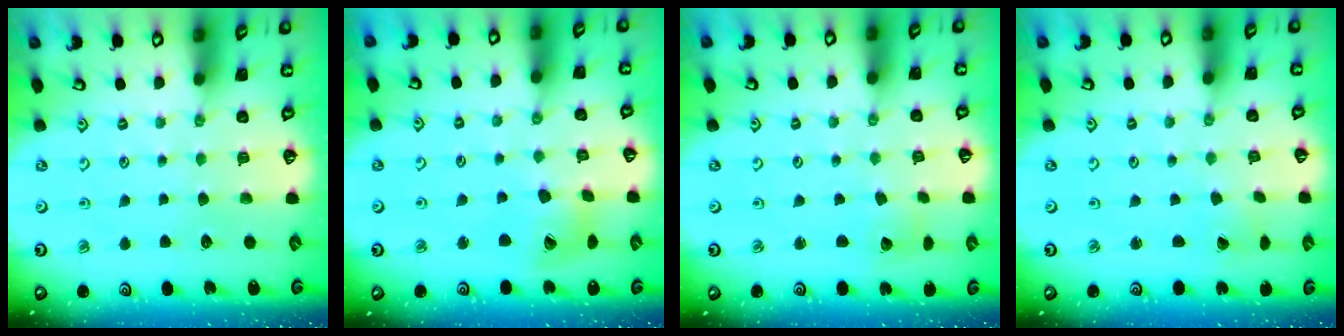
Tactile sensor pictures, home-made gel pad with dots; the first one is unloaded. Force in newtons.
{"total": 12.4, "press": 12.4, "slide": 1.5}
{"total": 1.8, "press": 1.7, "slide": 0.3}
{"total": 1.2, "press": 1.2, "slide": 0.1}